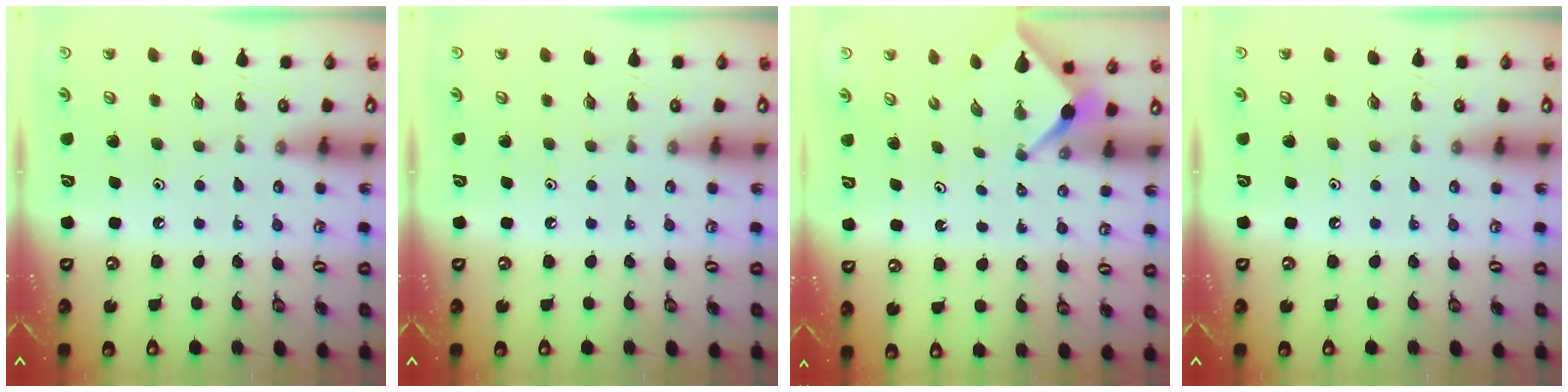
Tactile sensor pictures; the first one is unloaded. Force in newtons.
{"total": 0.0}
{"total": 2.5, "press": 2.5, "slide": 0.3}
{"total": 0.0}